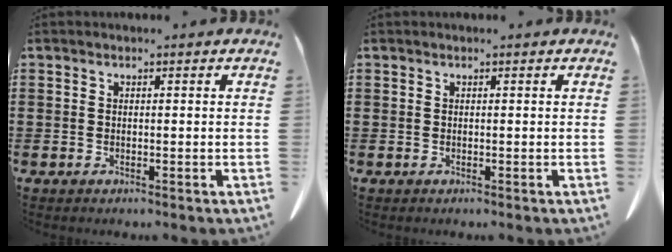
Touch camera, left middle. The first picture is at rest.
{"total": 0.0}